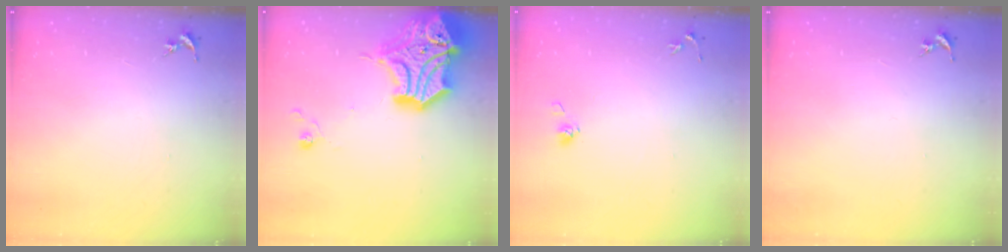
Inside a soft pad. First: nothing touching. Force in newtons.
{"total": 21.9, "press": 21.7, "slide": 2.9}
{"total": 3.8, "press": 3.4, "slide": 1.7}
{"total": 0.0}